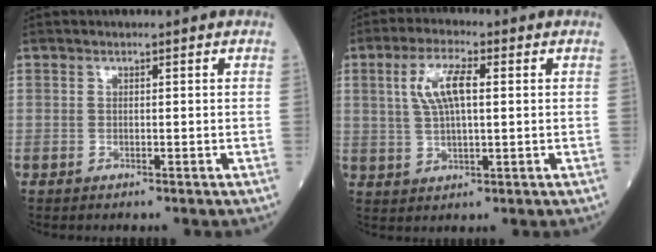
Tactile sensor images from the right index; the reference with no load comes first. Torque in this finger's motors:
{"motor_torque": [0.35, -0.02, 0.17, 0.08]}